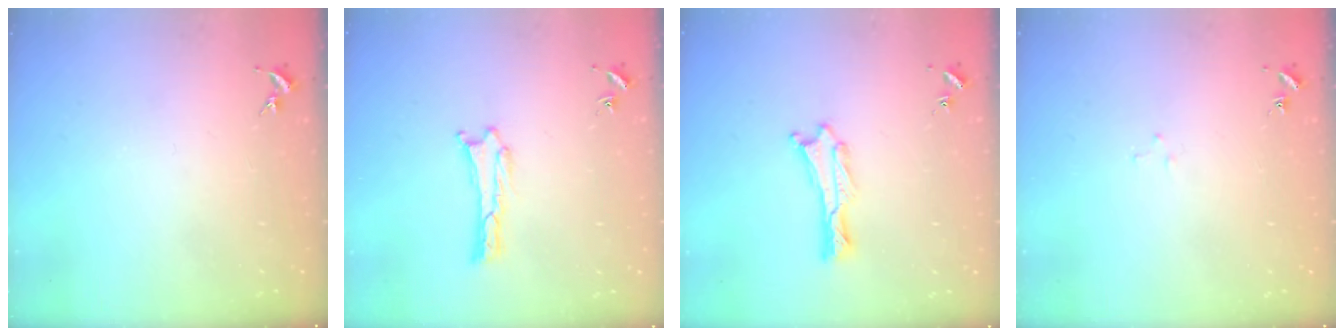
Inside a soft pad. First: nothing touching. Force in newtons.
{"total": 0.0}
{"total": 0.8, "press": 0.7, "slide": 0.2}
{"total": 1.6, "press": 1.6, "slide": 0.1}